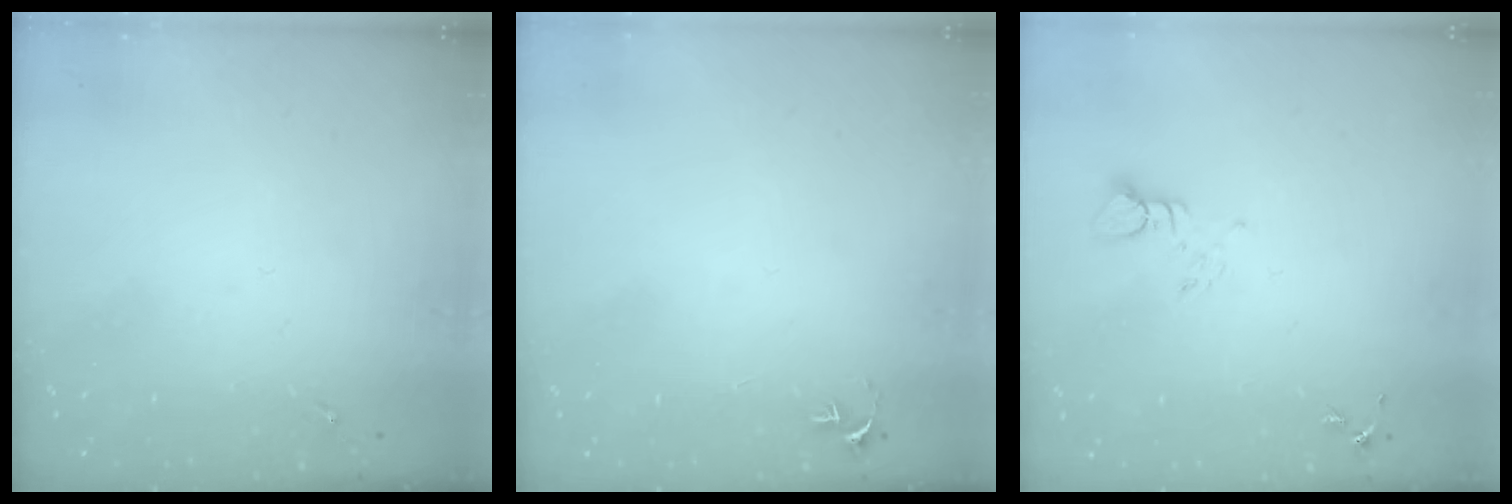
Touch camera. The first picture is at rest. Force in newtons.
{"total": 2.7, "press": 2.7, "slide": 0.3}
{"total": 3.8, "press": 3.7, "slide": 0.4}